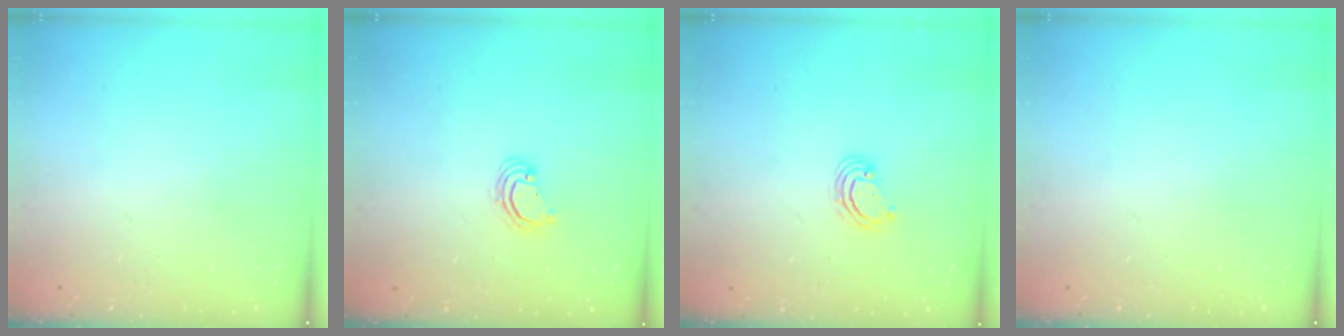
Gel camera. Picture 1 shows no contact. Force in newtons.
{"total": 2.6, "press": 2.6, "slide": 0.1}
{"total": 3.0, "press": 2.9, "slide": 0.3}
{"total": 0.0}